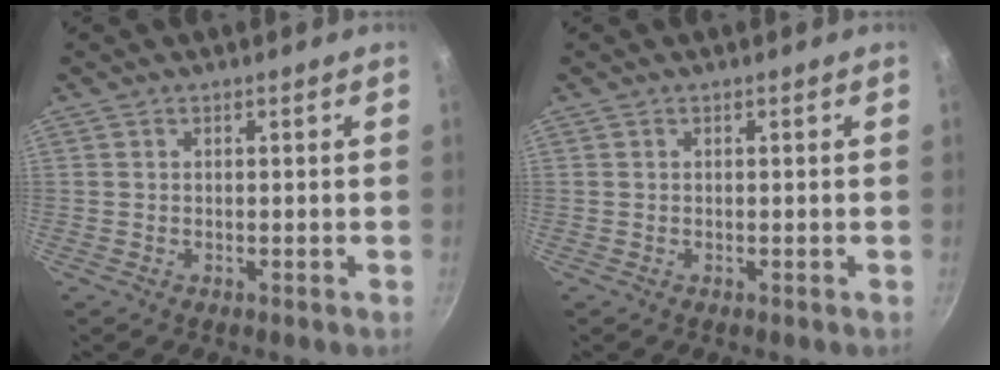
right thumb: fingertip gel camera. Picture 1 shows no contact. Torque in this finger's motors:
{"motor_torque": [-0.13, -0.13, 0.04, 0.03, 0.00]}